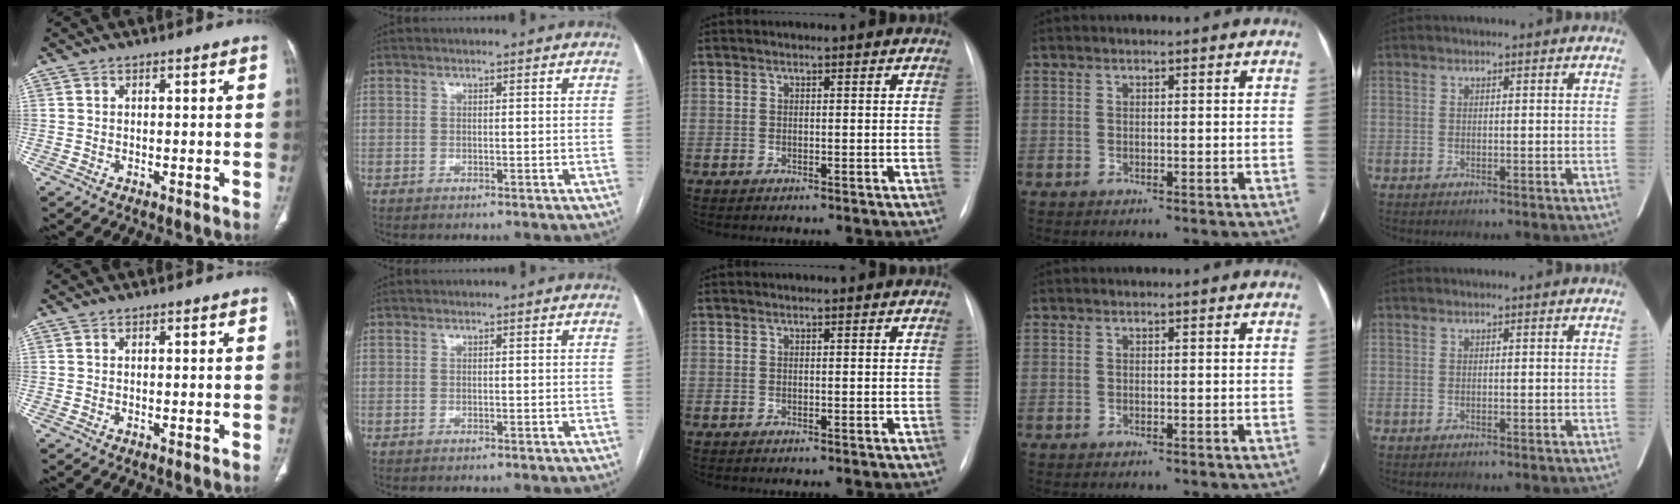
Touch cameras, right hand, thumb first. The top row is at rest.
{}